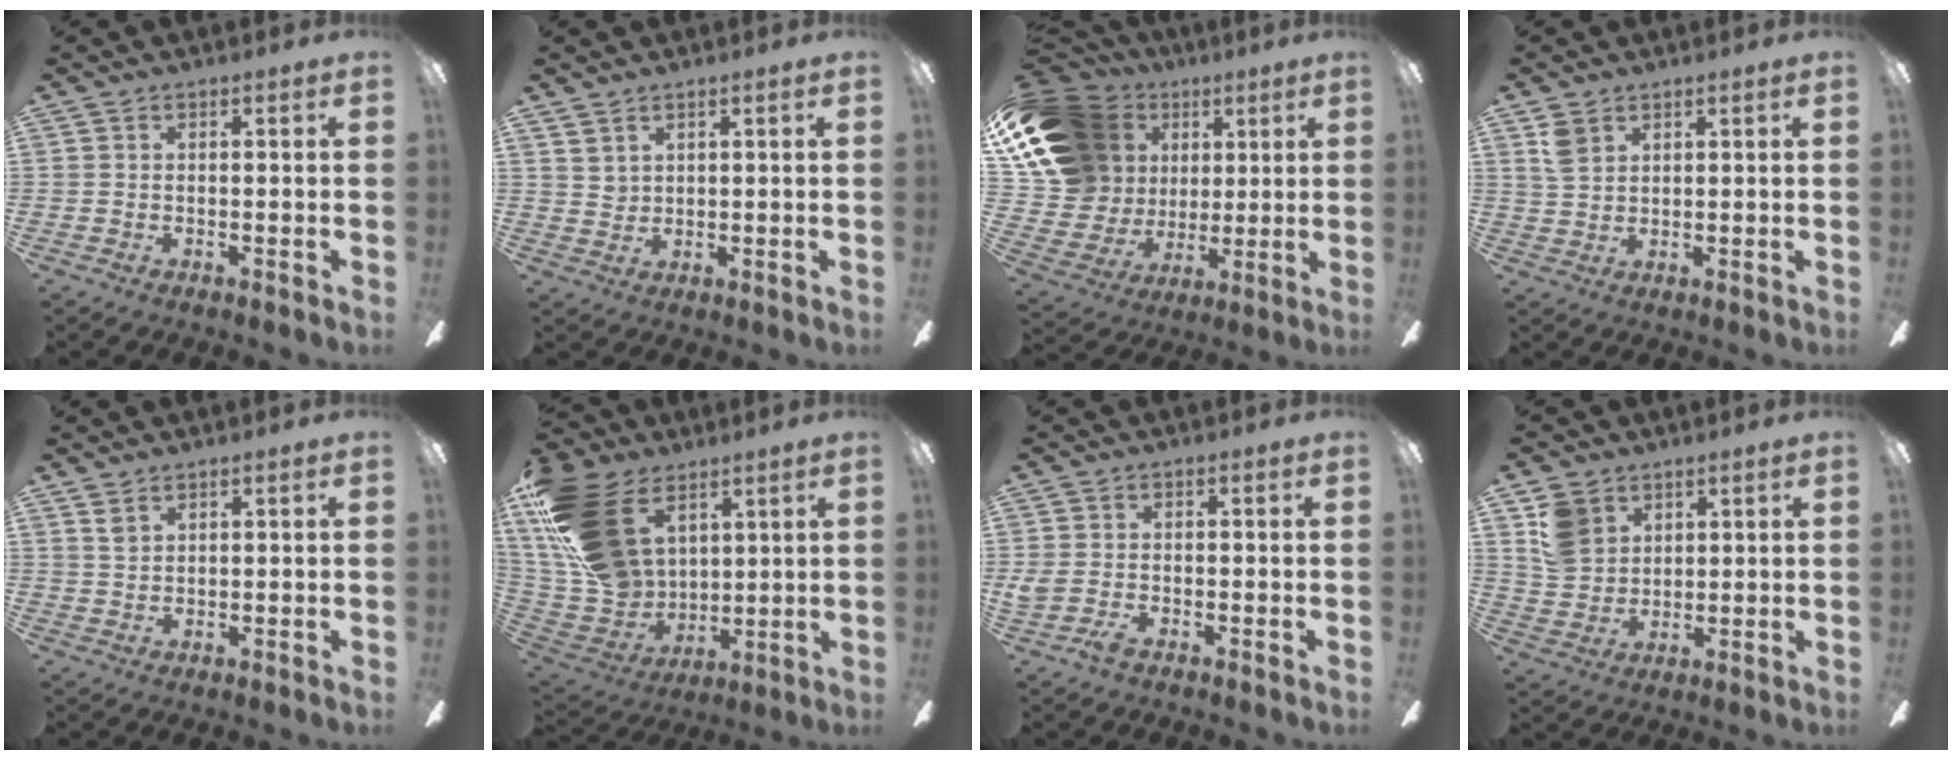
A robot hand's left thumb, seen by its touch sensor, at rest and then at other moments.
{"total": 2.8, "force": [2.1, 1.8, 0.1], "torque": [-0.008, -0.007, 0.041]}
{"total": 20.3, "force": [8.0, 16.1, 9.3], "torque": [-0.209, -0.031, 0.171]}
{"total": 4.1, "force": [2.5, 2.7, 1.8], "torque": [-0.035, -0.003, 0.048]}
{"total": 2.4, "force": [1.7, 1.4, 0.9], "torque": [-0.013, -0.003, 0.030]}
{"total": 24.4, "force": [11.0, 16.1, 14.6], "torque": [-0.330, -0.043, 0.205]}
{"total": 3.0, "force": [-1.7, 1.3, 2.1], "torque": [-0.048, 0.002, -0.031]}
{"total": 8.8, "force": [4.3, 7.0, 3.2], "torque": [-0.059, -0.004, 0.089]}